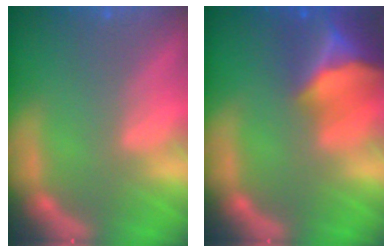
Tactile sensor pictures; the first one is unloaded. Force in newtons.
{"total": 10.0}